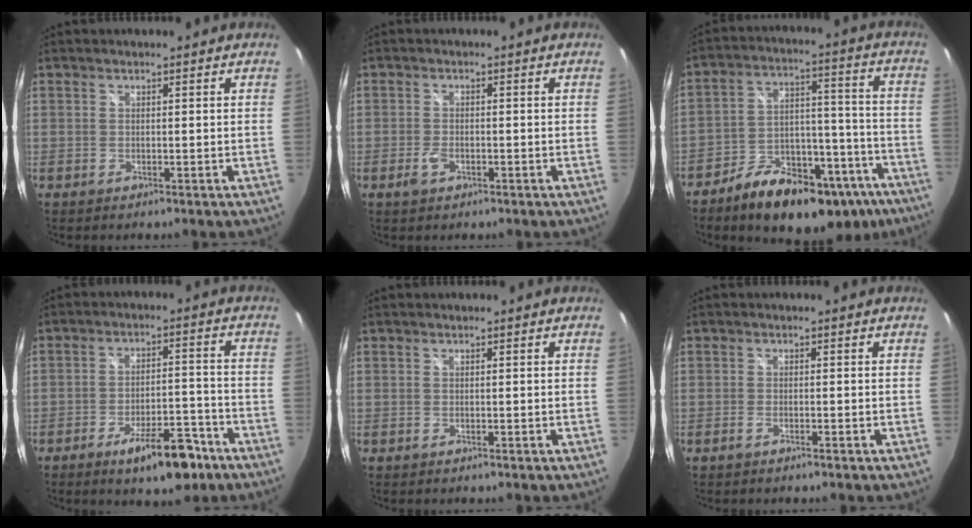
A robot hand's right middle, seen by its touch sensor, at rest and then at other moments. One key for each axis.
{"total": 2.6, "fx": -1.3, "fy": 1.4, "fz": 1.6, "tx": -0.039, "ty": -0.002, "tz": -0.024}
{"total": 23.1, "fx": -16.0, "fy": 11.0, "fz": 12.6, "tx": -0.182, "ty": 0.038, "tz": -0.206}
{"total": 10.3, "fx": -6.7, "fy": 3.5, "fz": 6.9, "tx": -0.113, "ty": 0.010, "tz": -0.089}
{"total": 0.0}
{"total": 1.0, "fx": -0.8, "fy": 0.0, "fz": 0.5, "tx": -0.015, "ty": 0.000, "tz": -0.018}